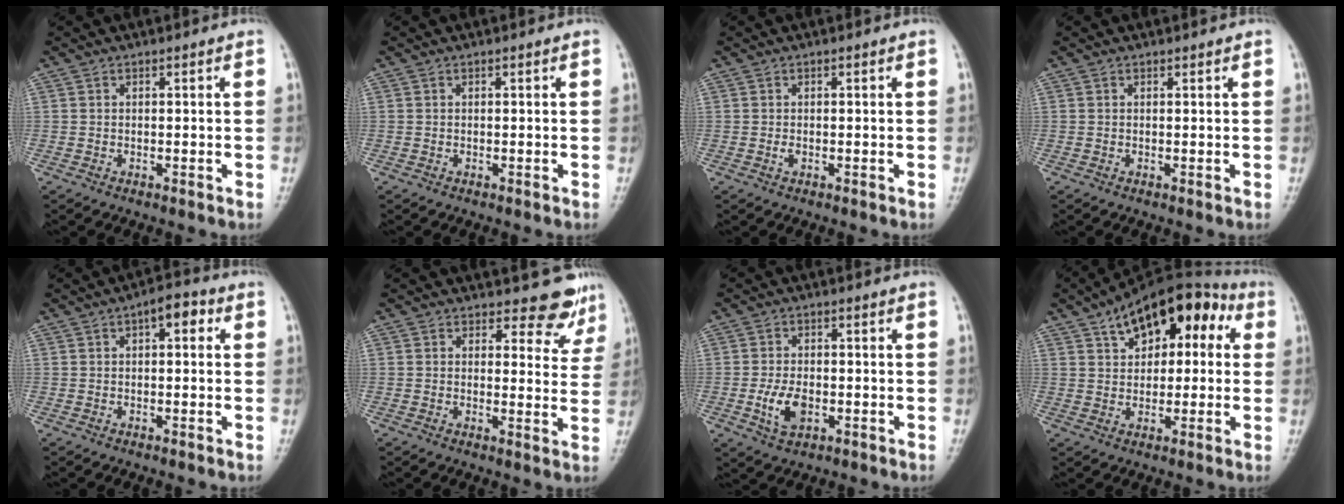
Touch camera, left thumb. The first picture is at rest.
{"total": 0.0}
{"total": 0.6, "force": [-0.2, 0.4, 0.5], "torque": [-0.010, -0.001, -0.005]}
{"total": 0.0}
{"total": 4.7, "force": [1.4, 2.3, 3.9], "torque": [-0.038, 0.011, 0.007]}
{"total": 6.2, "force": [5.4, 2.9, 1.0], "torque": [0.022, -0.038, 0.047]}
{"total": 5.8, "force": [-1.5, 3.3, 4.5], "torque": [-0.085, 0.002, -0.025]}
{"total": 15.5, "force": [5.7, 8.7, 11.5], "torque": [-0.129, 0.028, 0.078]}